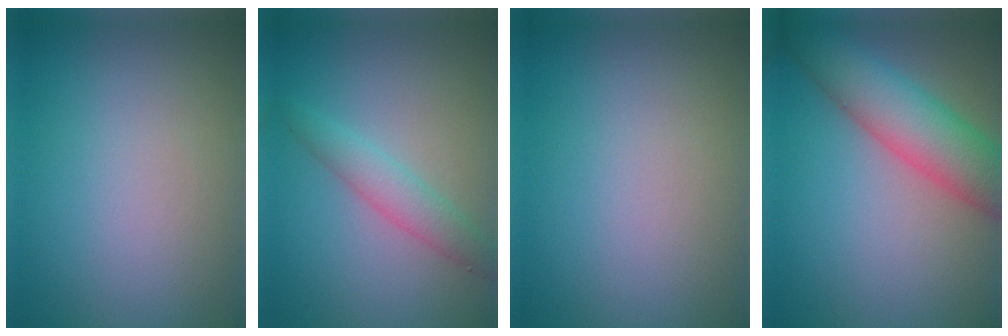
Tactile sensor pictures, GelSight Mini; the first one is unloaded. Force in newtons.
{"total": 2.7, "press": 2.6, "slide": 0.1}
{"total": 0.0}
{"total": 7.5, "press": 7.5, "slide": 0.3}